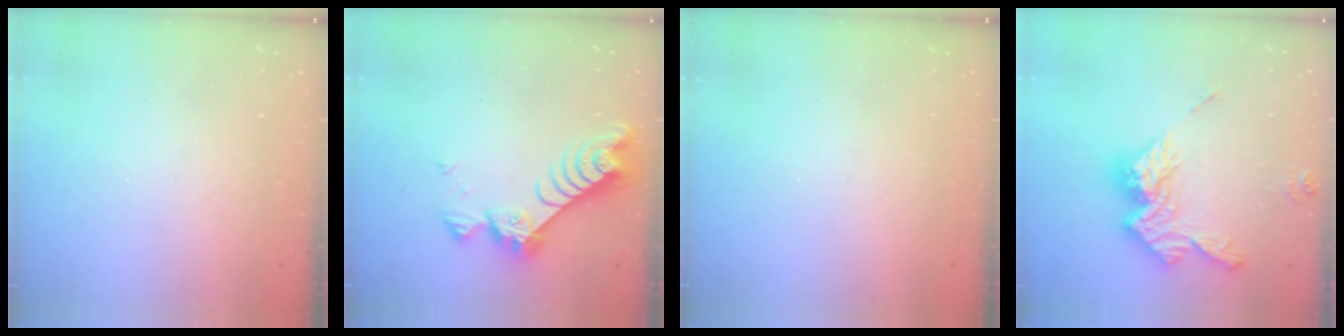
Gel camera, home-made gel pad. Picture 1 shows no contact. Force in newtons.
{"total": 9.2, "press": 9.1, "slide": 0.8}
{"total": 0.0}
{"total": 17.1, "press": 17.0, "slide": 0.9}